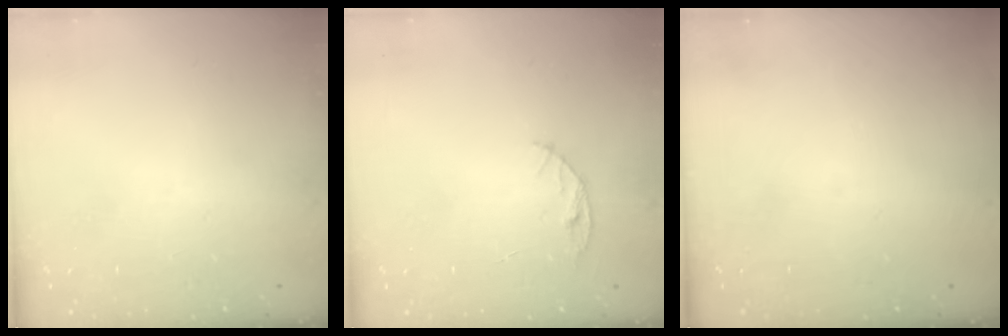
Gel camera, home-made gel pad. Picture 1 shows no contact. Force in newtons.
{"total": 4.8, "press": 4.8, "slide": 0.5}
{"total": 0.0}